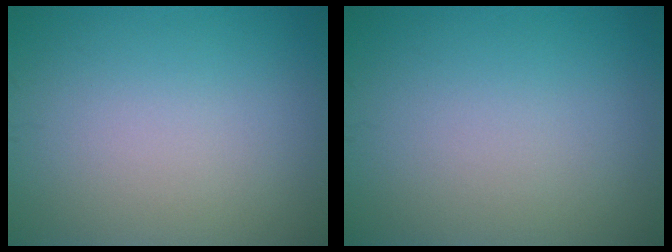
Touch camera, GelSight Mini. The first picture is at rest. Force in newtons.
{"total": 0.0}